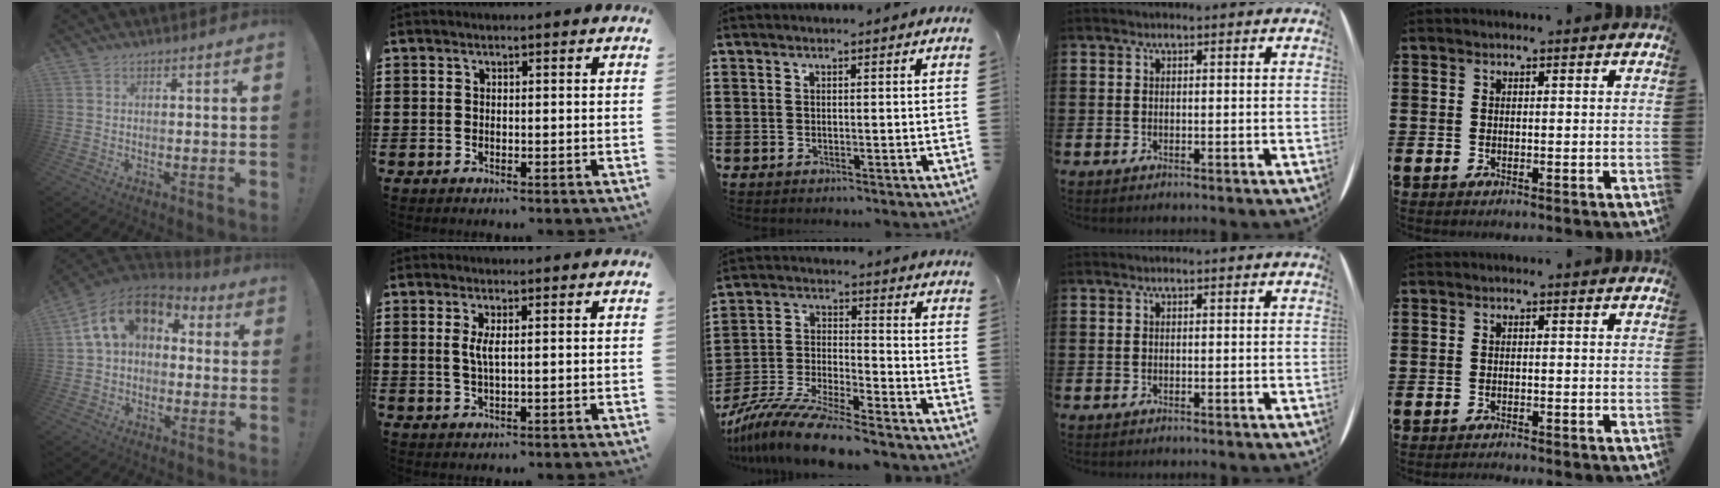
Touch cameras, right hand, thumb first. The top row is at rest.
{"thumb": {"total": 15.1, "force": [5.1, 9.5, 10.5], "torque": [-0.178, -0.001, 0.092]}, "index": {"total": 2.5, "force": [0.5, 0.3, 2.4], "torque": [-0.049, 0.000, 0.006]}, "middle": {"total": 10.0, "force": [-9.3, 0.4, 3.8], "torque": [-0.068, 0.012, -0.181]}, "little": {"total": 0.7, "force": [-0.7, -0.1, 0.0], "torque": [-0.001, -0.001, -0.015]}}